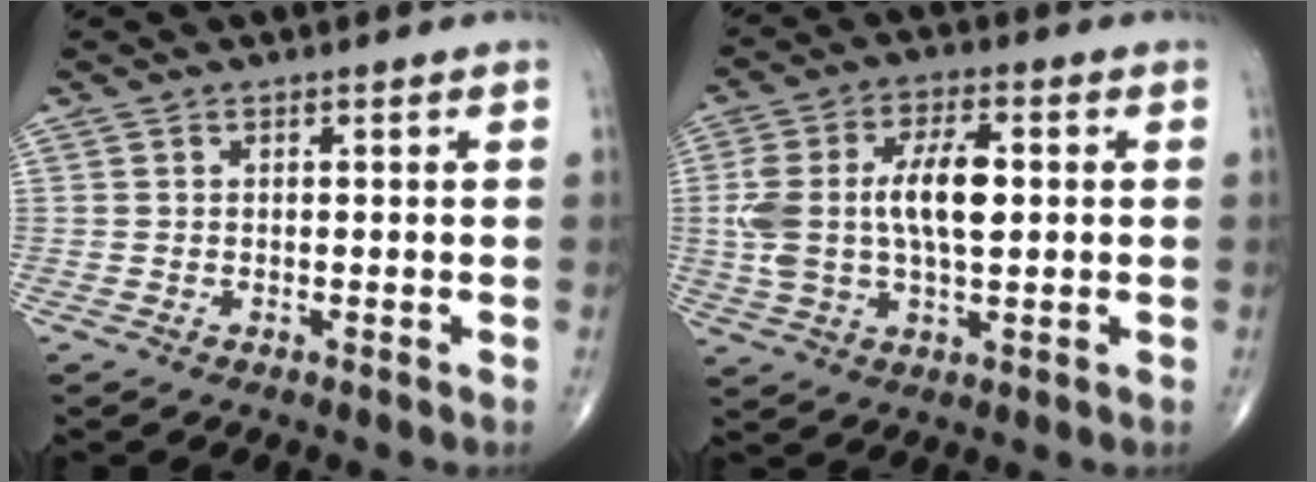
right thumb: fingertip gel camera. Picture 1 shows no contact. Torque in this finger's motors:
{"motor_torque": [1.37, 1.44, 1.60, 0.29, 0.16]}